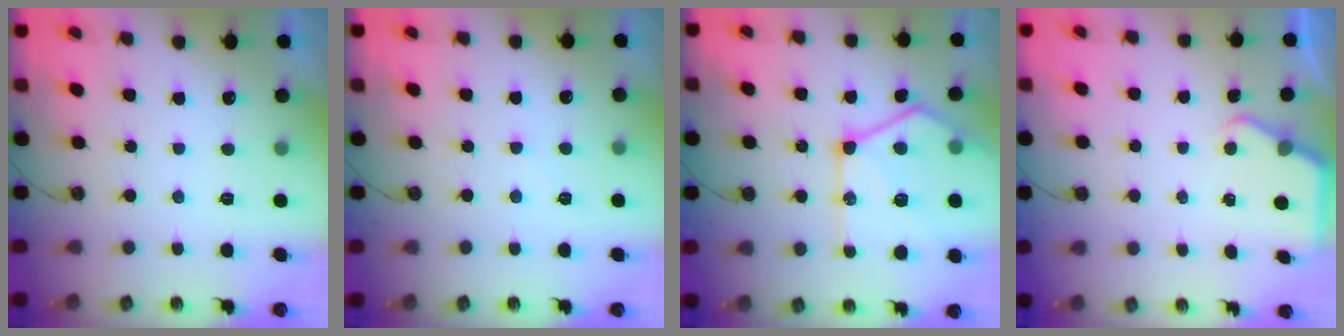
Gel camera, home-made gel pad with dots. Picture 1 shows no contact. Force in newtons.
{"total": 2.4, "press": 2.4, "slide": 0.5}
{"total": 20.5, "press": 20.4, "slide": 1.7}
{"total": 2.8, "press": 2.8, "slide": 0.0}